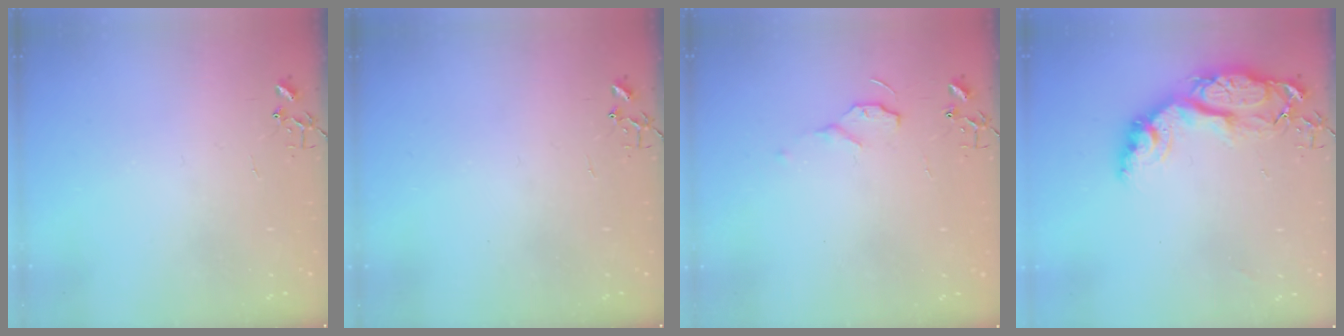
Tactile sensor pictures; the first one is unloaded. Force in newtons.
{"total": 0.0}
{"total": 7.0, "press": 6.9, "slide": 0.8}
{"total": 15.4, "press": 15.3, "slide": 1.2}